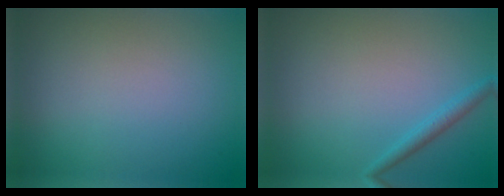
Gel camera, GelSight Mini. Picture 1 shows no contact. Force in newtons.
{"total": 1.4, "press": 1.4, "slide": 0.1}